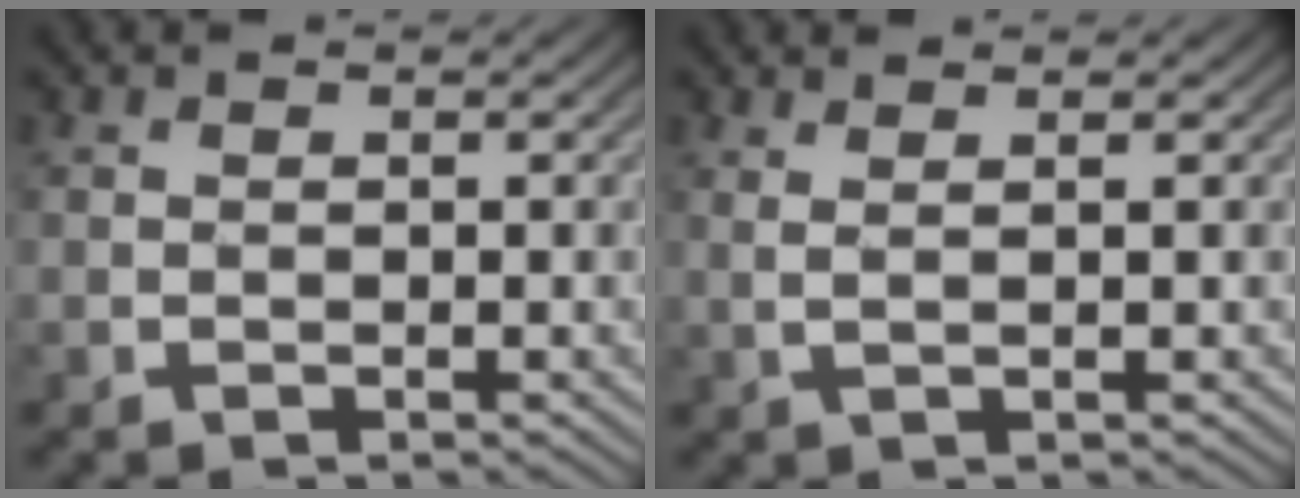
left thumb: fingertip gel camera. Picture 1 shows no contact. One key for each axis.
{"total": 1.5, "fx": 1.0, "fy": -0.3, "fz": 1.0, "tx": -0.018, "ty": -0.008, "tz": 0.022}